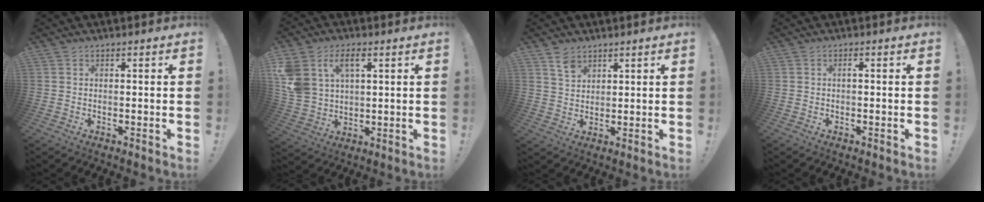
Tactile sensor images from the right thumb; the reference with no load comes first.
{"total": 10.3, "force": [4.8, 6.7, 6.2], "torque": [-0.132, -0.009, 0.092]}
{"total": 5.1, "force": [3.5, 3.0, 2.1], "torque": [-0.030, -0.017, 0.065]}
{"total": 0.6, "force": [0.0, 0.0, 0.6], "torque": [-0.012, 0.002, -0.002]}